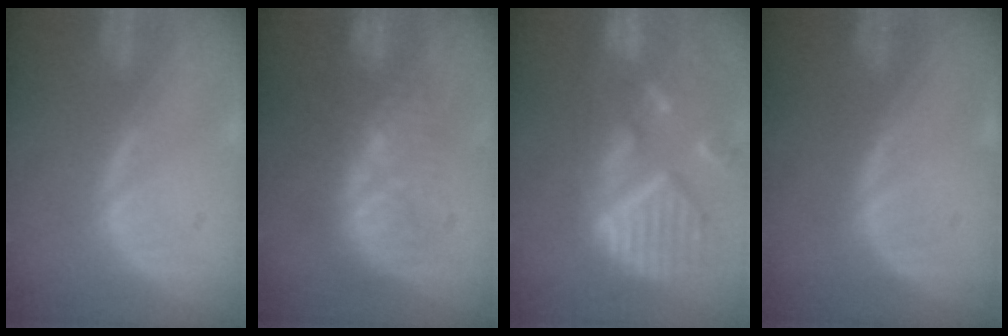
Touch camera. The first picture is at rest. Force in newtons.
{"total": 9.1, "press": 8.8, "slide": 2.3}
{"total": 12.9, "press": 10.9, "slide": 6.9}
{"total": 0.0}